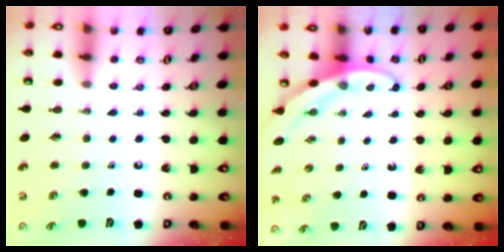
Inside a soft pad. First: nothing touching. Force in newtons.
{"total": 3.1, "press": 3.1, "slide": 0.1}